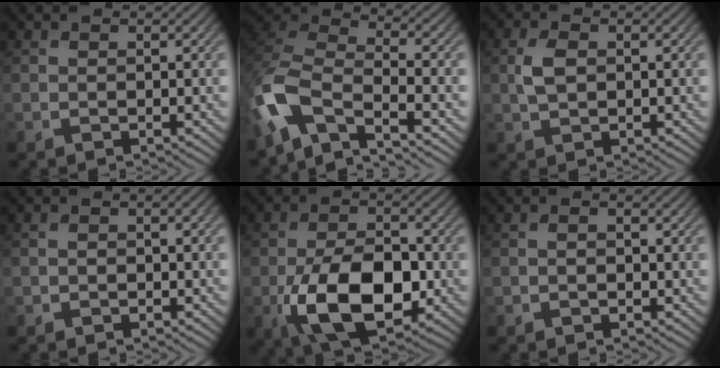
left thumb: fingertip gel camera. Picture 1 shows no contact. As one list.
[{"total": 10.9, "force": [-6.4, 4.7, 7.5], "torque": [-0.170, -0.014, -0.141]}, {"total": 2.8, "force": [0.2, 1.6, 2.3], "torque": [-0.054, 0.003, 0.004]}, {"total": 1.7, "force": [-0.6, 1.0, 1.2], "torque": [-0.020, 0.000, -0.009]}, {"total": 12.7, "force": [-4.2, 6.9, 9.9], "torque": [-0.205, -0.019, -0.078]}, {"total": 1.0, "force": [-0.5, 0.5, 0.7], "torque": [-0.012, 0.003, -0.011]}]